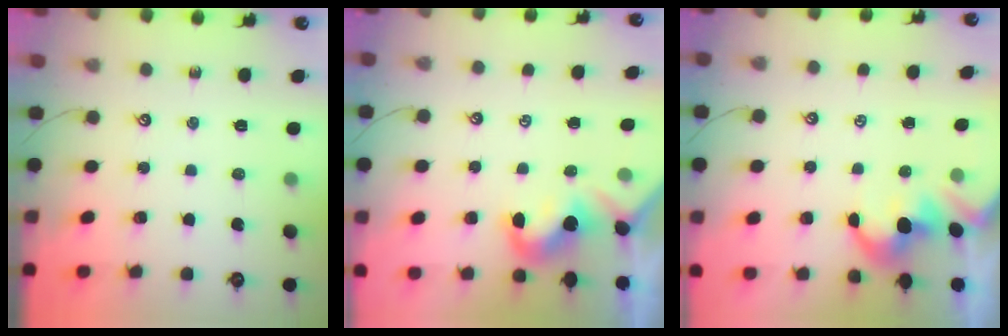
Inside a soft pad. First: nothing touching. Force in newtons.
{"total": 2.1, "press": 2.0, "slide": 0.6}
{"total": 0.9, "press": 0.6, "slide": 0.7}